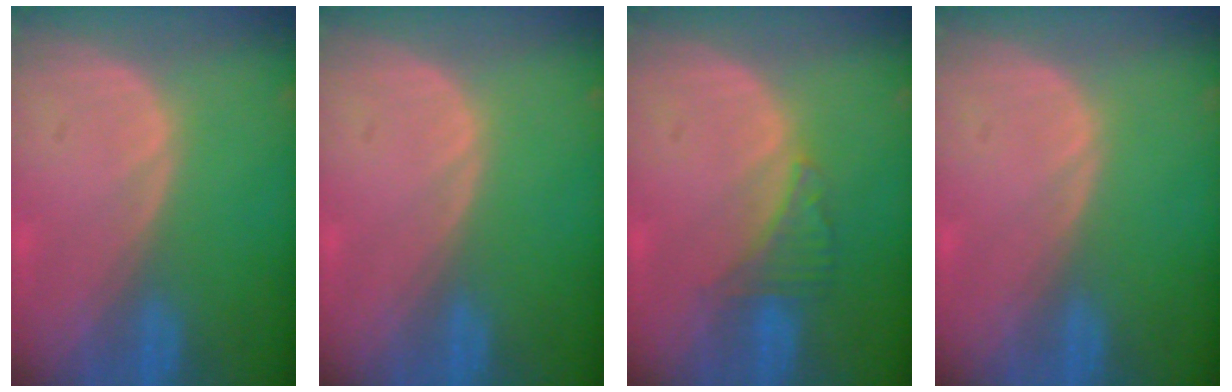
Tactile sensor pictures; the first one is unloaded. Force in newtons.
{"total": 0.0}
{"total": 3.2, "press": 3.2, "slide": 0.2}
{"total": 0.0}